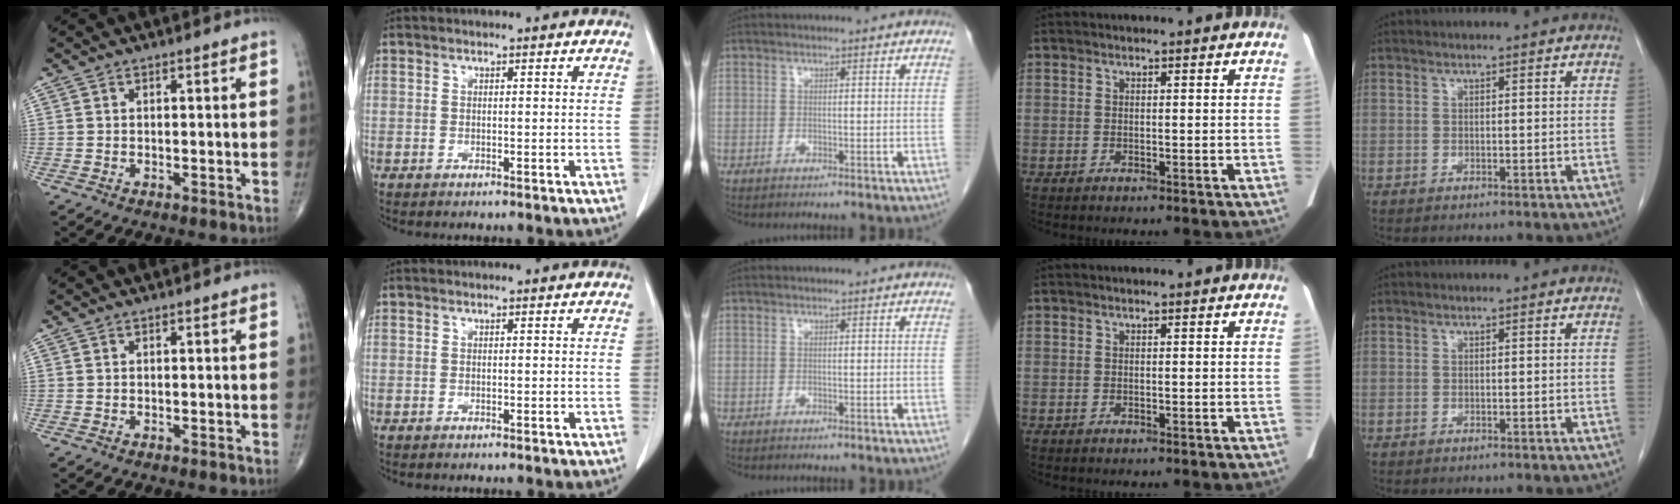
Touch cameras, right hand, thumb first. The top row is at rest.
{}